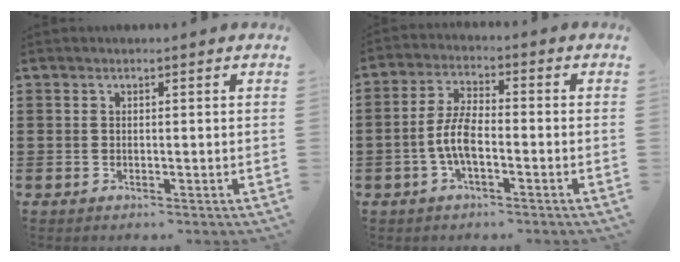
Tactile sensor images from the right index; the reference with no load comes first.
{"total": 6.0, "force": [-1.7, 2.0, 5.4], "torque": [-0.129, -0.007, -0.039]}